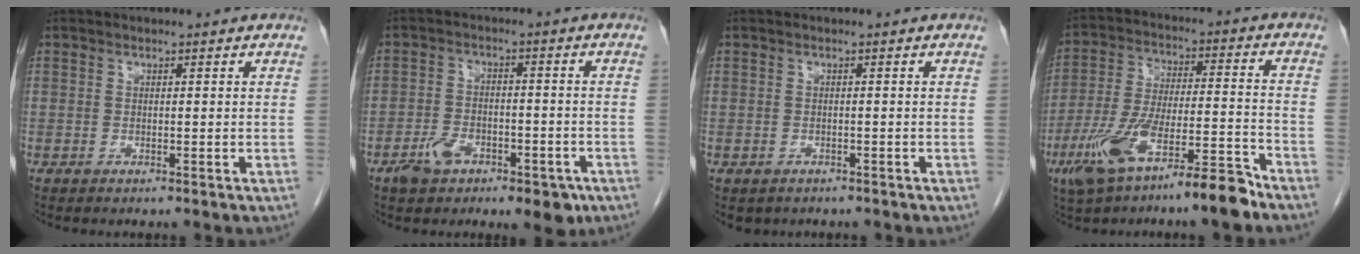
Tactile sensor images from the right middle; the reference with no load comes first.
{"total": 7.8, "force": [-4.3, 3.9, 5.1], "torque": [-0.077, 0.007, -0.064]}
{"total": 2.4, "force": [-1.8, 1.6, 0.5], "torque": [-0.010, 0.001, -0.020]}
{"total": 14.2, "force": [-9.3, 2.0, 10.5], "torque": [-0.202, -0.004, -0.163]}